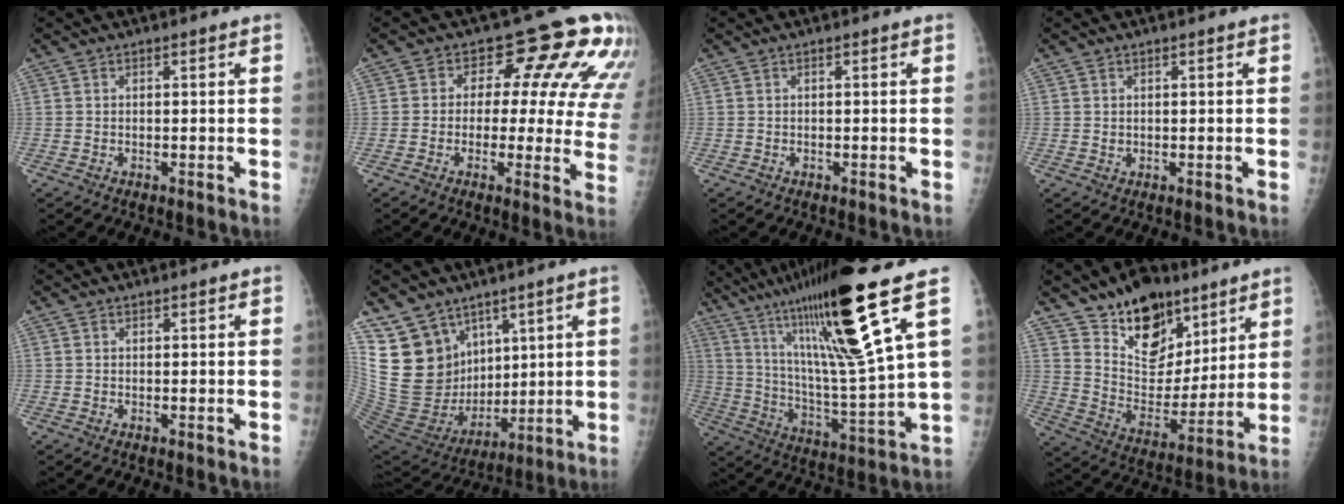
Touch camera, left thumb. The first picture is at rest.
{"total": 15.9, "force": [6.4, 8.5, 11.8], "torque": [-0.089, -0.021, 0.047]}
{"total": 0.0}
{"total": 0.9, "force": [0.3, 0.8, 0.1], "torque": [0.010, 0.000, 0.004]}
{"total": 0.5, "force": [0.3, 0.4, -0.1], "torque": [0.008, -0.001, 0.002]}
{"total": 18.3, "force": [10.2, 12.9, 8.1], "torque": [-0.124, -0.036, 0.223]}
{"total": 23.1, "force": [12.2, 1.7, 19.5], "torque": [-0.327, -0.060, 0.208]}
{"total": 17.8, "force": [12.0, 10.4, 8.1], "torque": [-0.066, -0.078, 0.209]}